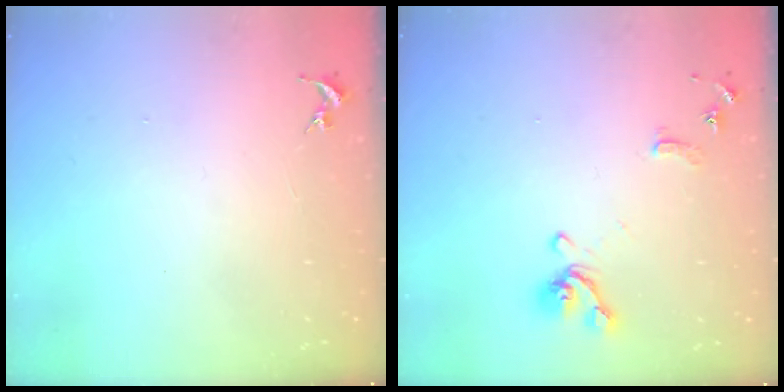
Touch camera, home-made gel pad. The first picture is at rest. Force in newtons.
{"total": 11.5, "press": 11.4, "slide": 1.6}